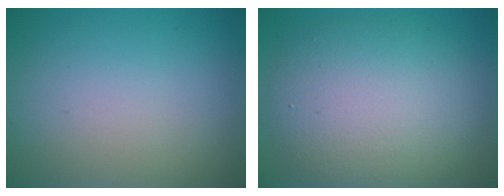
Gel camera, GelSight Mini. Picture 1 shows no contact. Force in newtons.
{"total": 8.3, "press": 8.3, "slide": 0.3}